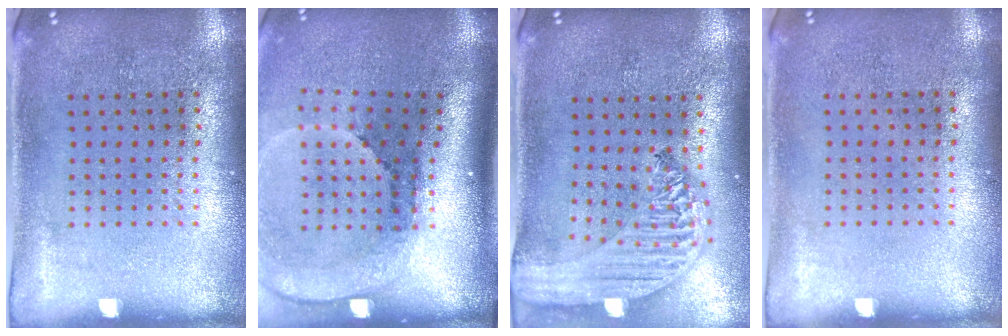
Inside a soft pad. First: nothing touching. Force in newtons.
{"total": 2.6, "press": 1.7, "slide": 1.9}
{"total": 2.5, "press": 2.1, "slide": 1.3}
{"total": 0.0}